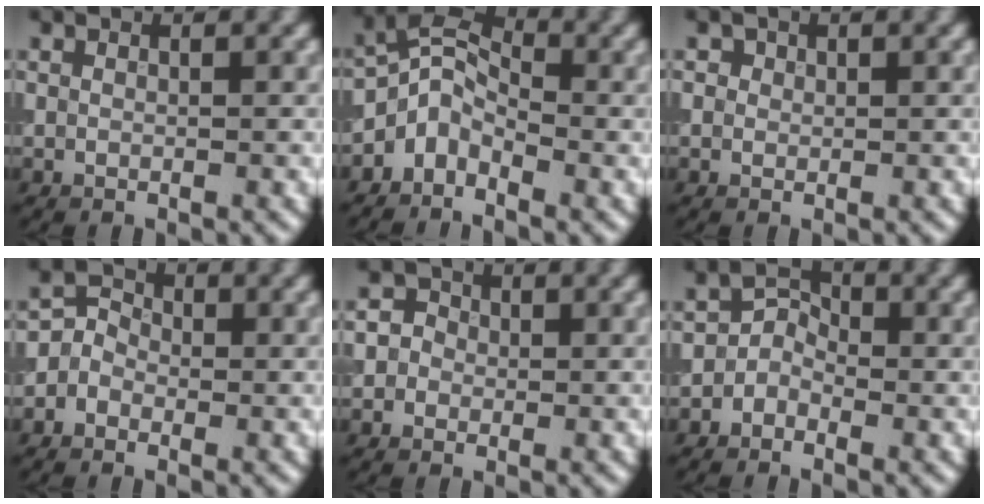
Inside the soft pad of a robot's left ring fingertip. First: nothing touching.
{"total": 3.7, "force": [-2.4, 2.1, 1.9], "torque": [-0.032, 0.009, -0.061]}
{"total": 1.0, "force": [0.3, 0.9, 0.3], "torque": [-0.001, -0.006, 0.003]}
{"total": 2.3, "force": [-0.9, 2.0, 0.8], "torque": [0.003, 0.006, -0.032]}
{"total": 1.9, "force": [-0.4, 1.8, 0.6], "torque": [0.013, 0.004, -0.019]}
{"total": 1.8, "force": [-1.2, 1.3, 0.6], "torque": [0.006, 0.008, -0.033]}